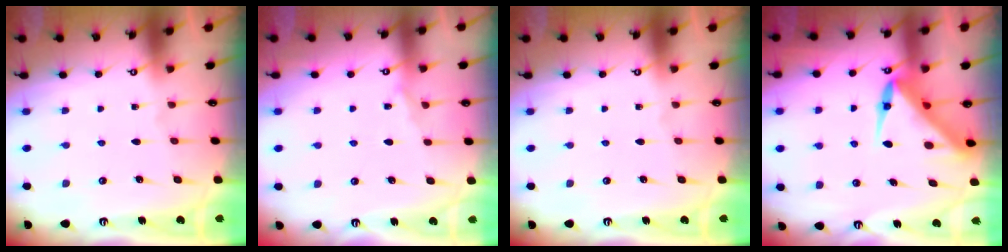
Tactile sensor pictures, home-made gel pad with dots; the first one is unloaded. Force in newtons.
{"total": 4.0, "press": 4.0, "slide": 0.5}
{"total": 0.0}
{"total": 7.5, "press": 7.4, "slide": 0.8}